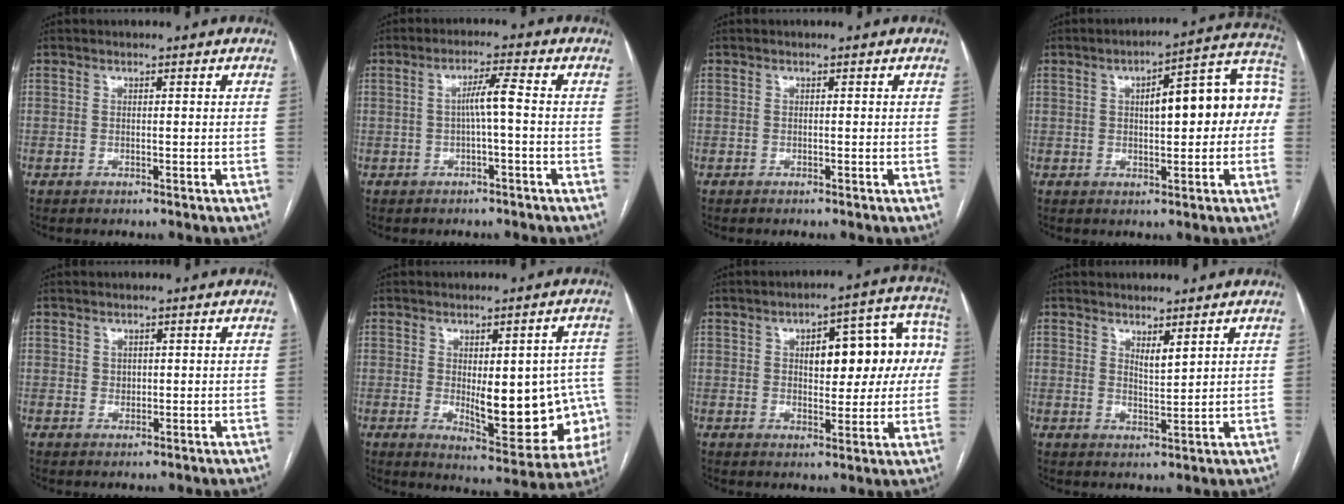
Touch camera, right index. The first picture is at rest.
{"total": 3.6, "force": [-0.4, -0.1, 3.6], "torque": [-0.062, 0.011, -0.004]}
{"total": 0.0}
{"total": 13.8, "force": [1.3, 3.9, 13.2], "torque": [-0.170, 0.051, 0.020]}
{"total": 1.0, "force": [0.4, 0.8, 0.3], "torque": [0.001, -0.002, 0.006]}
{"total": 15.1, "force": [-2.0, 5.7, 13.9], "torque": [-0.152, 0.004, -0.005]}
{"total": 13.3, "force": [2.0, 5.4, 12.0], "torque": [-0.144, 0.046, 0.032]}
{"total": 2.2, "force": [1.7, 0.4, 1.4], "torque": [-0.028, -0.013, 0.035]}